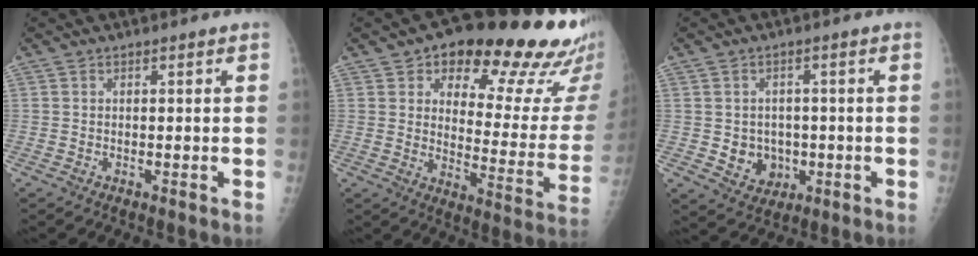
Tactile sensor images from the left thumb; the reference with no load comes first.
{"total": 24.2, "force": [15.8, 9.4, 15.8], "torque": [-0.155, -0.067, 0.204]}
{"total": 6.2, "force": [-0.8, 5.6, 2.7], "torque": [-0.010, 0.005, -0.001]}